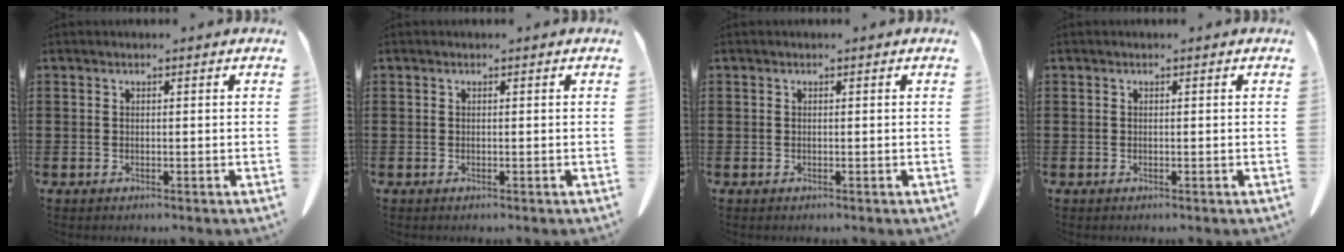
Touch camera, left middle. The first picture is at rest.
{"total": 0.0}
{"total": 0.0}
{"total": 0.0}